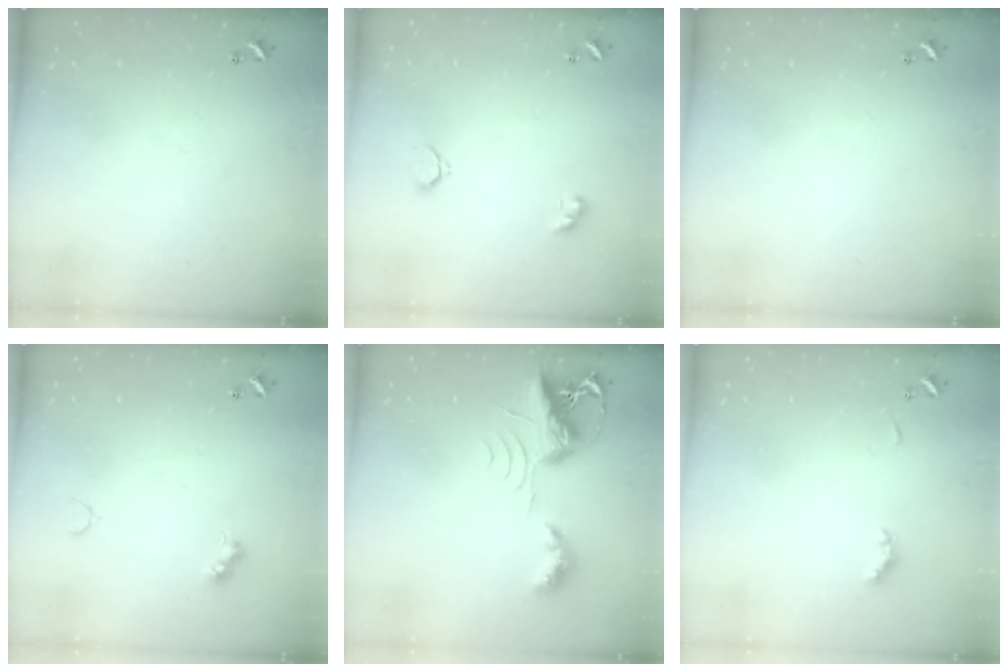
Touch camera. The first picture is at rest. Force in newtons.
{"total": 2.6, "press": 2.6, "slide": 0.5}
{"total": 0.0}
{"total": 4.0, "press": 3.9, "slide": 0.8}
{"total": 7.7, "press": 7.7, "slide": 0.5}
{"total": 2.9, "press": 2.8, "slide": 0.6}